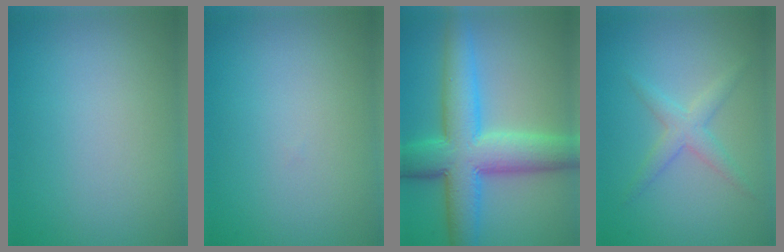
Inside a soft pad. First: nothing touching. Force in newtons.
{"total": 0.0}
{"total": 9.7, "press": 9.7, "slide": 0.2}
{"total": 2.3, "press": 2.3, "slide": 0.1}